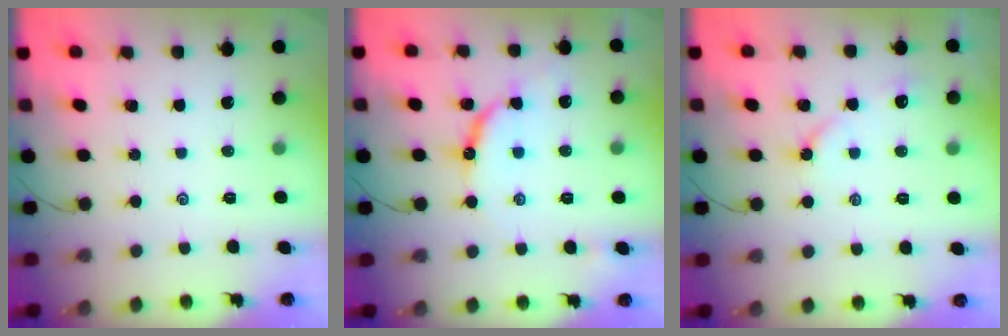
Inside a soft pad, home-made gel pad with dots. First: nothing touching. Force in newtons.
{"total": 10.8, "press": 10.8, "slide": 1.0}
{"total": 5.0, "press": 5.0, "slide": 0.7}